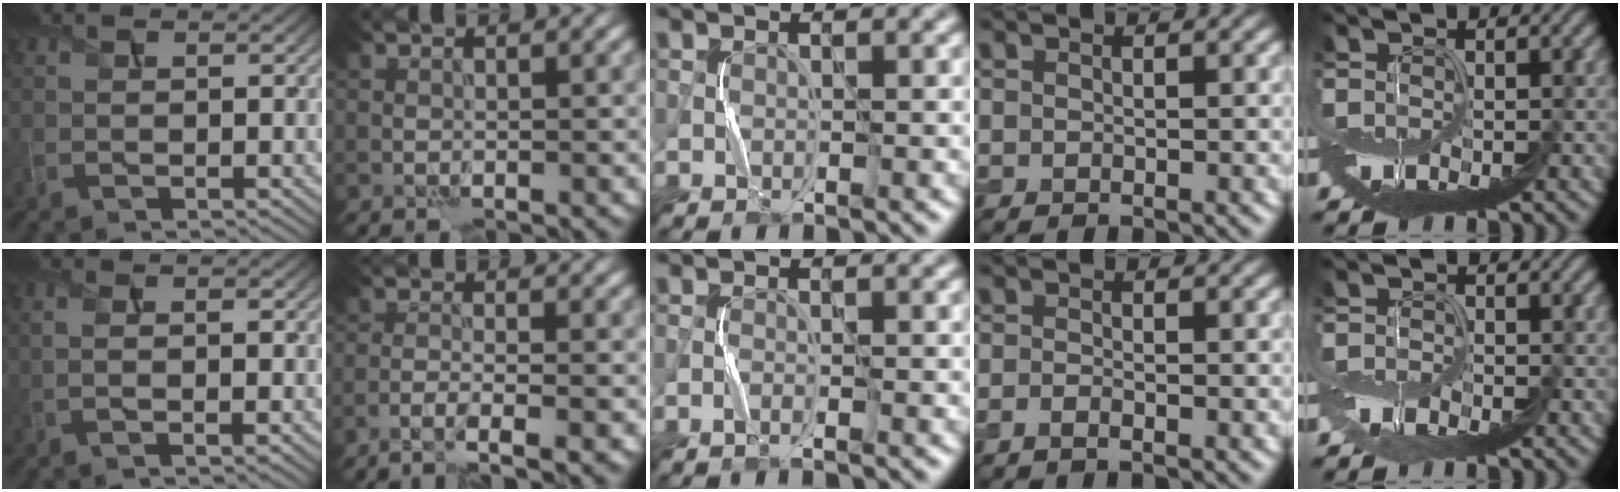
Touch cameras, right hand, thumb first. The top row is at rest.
{"thumb": {"total": 3.0, "force": [-0.2, 0.8, 2.8], "torque": [-0.051, -0.001, -0.007]}, "index": {"total": 3.2, "force": [-2.2, 0.3, 2.3], "torque": [-0.037, 0.003, -0.048]}, "middle": {"total": 0.8, "force": [-0.6, -0.3, 0.3], "torque": [-0.012, 0.001, -0.012]}, "ring": {"total": 0.5, "force": [-0.4, -0.1, 0.3], "torque": [-0.008, -0.003, -0.012]}, "little": {"total": 1.4, "force": [-0.7, -0.5, -1.1], "torque": [0.024, 0.002, -0.015]}}